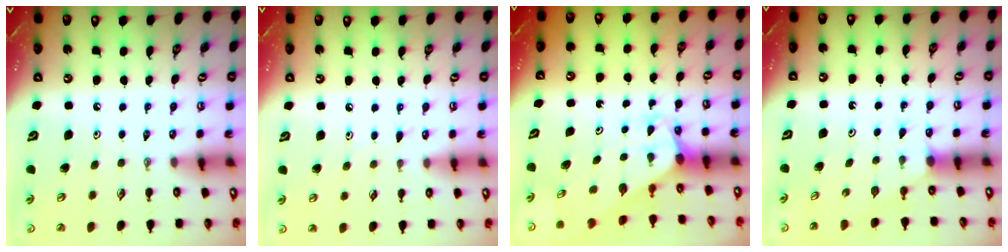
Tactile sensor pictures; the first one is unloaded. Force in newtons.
{"total": 3.9, "press": 3.9, "slide": 0.6}
{"total": 2.9, "press": 2.9, "slide": 0.0}
{"total": 2.0, "press": 2.0, "slide": 0.2}